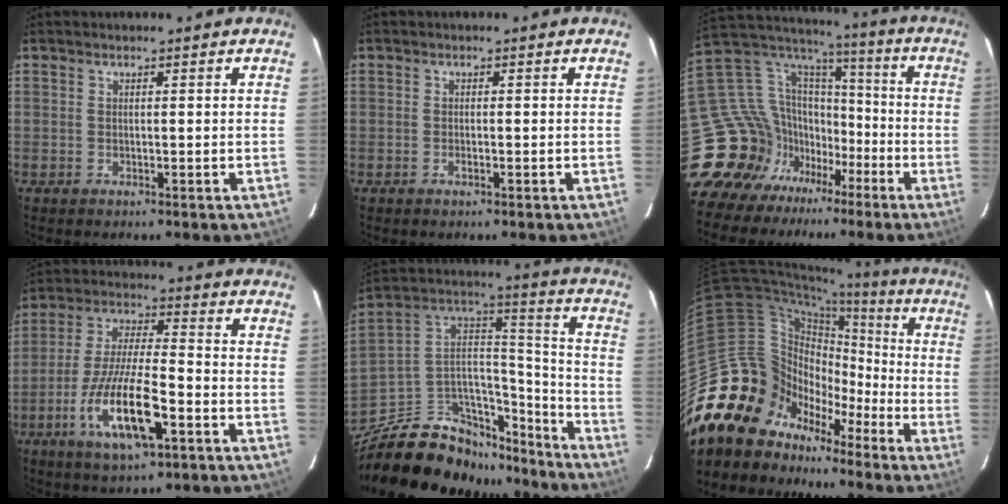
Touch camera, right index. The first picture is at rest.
{"total": 1.0, "force": [-0.6, 0.1, 0.8], "torque": [-0.018, 0.001, -0.012]}
{"total": 23.0, "force": [-13.2, 17.3, 7.5], "torque": [-0.195, 0.050, -0.219]}
{"total": 15.5, "force": [-6.7, 3.7, 13.5], "torque": [-0.282, -0.018, -0.125]}
{"total": 28.4, "force": [-20.9, 13.7, 13.4], "torque": [-0.256, 0.055, -0.312]}
{"total": 20.5, "force": [-12.0, 15.6, 5.6], "torque": [-0.118, 0.067, -0.206]}